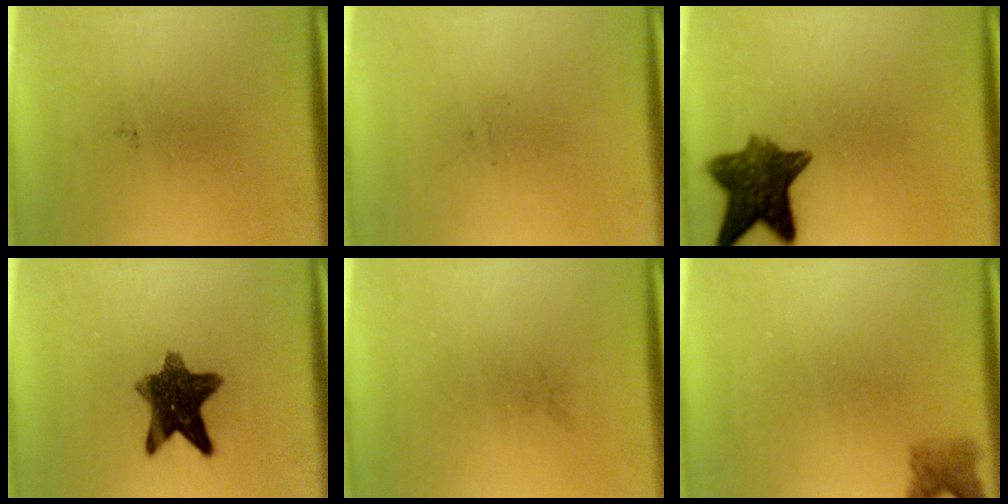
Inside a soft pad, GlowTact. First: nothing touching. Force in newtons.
{"total": 0.0}
{"total": 9.7}
{"total": 9.9}
{"total": 0.0}
{"total": 2.3}